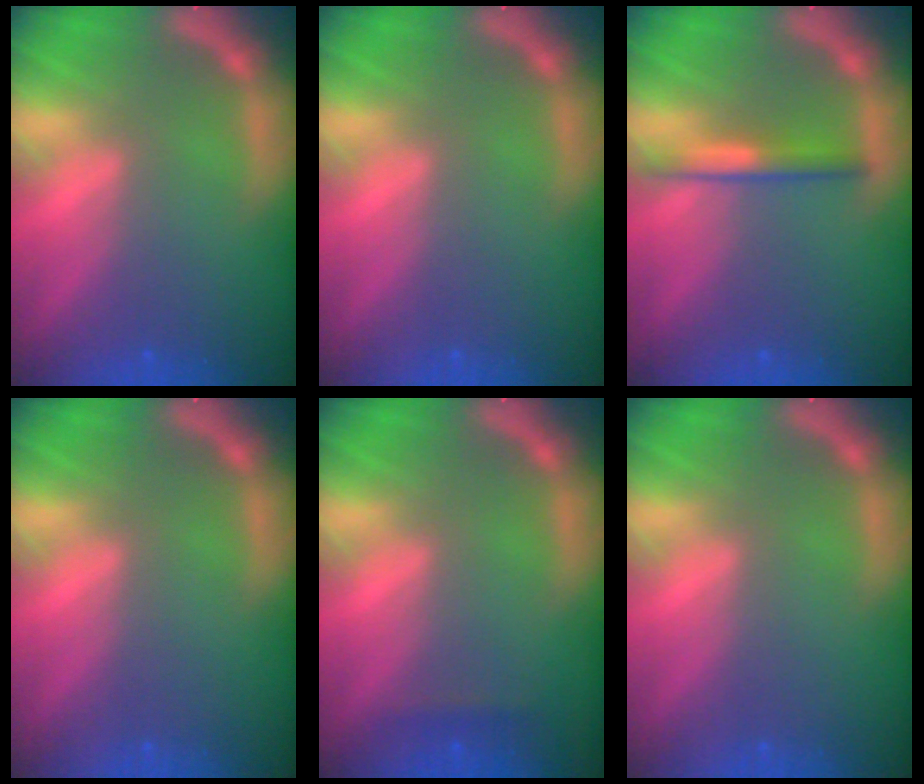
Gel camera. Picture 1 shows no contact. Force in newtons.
{"total": 0.0}
{"total": 2.5}
{"total": 0.0}
{"total": 0.9}
{"total": 0.0}